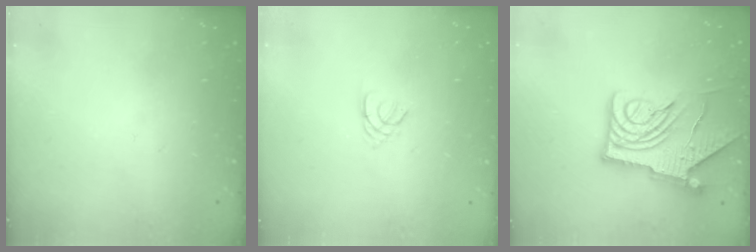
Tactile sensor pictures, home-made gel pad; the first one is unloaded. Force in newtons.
{"total": 1.4, "press": 1.4, "slide": 0.3}
{"total": 13.5, "press": 13.4, "slide": 1.6}